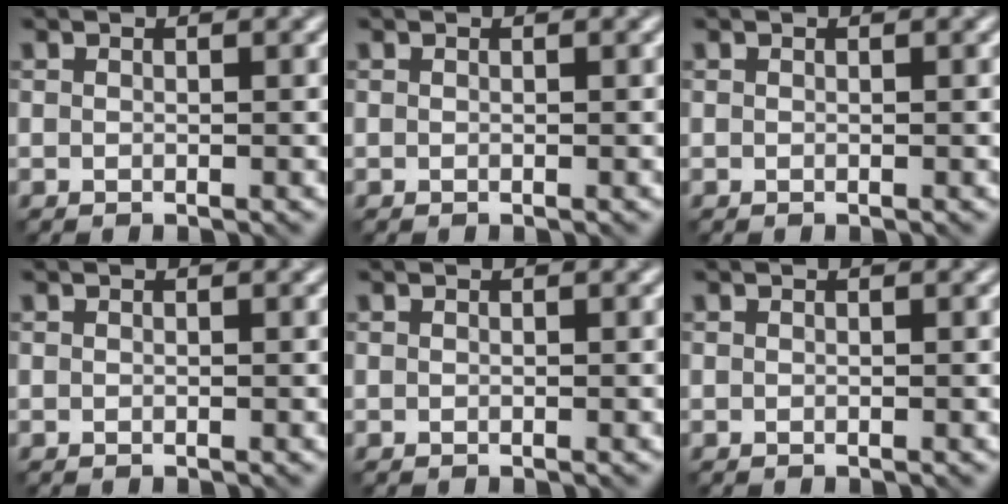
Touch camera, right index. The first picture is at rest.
{"total": 0.0}
{"total": 0.0}
{"total": 0.0}
{"total": 0.0}
{"total": 0.0}